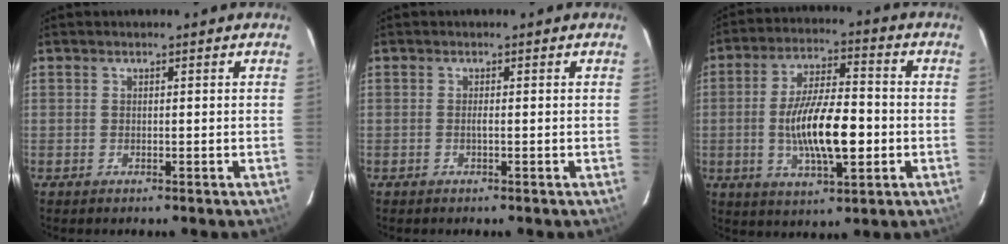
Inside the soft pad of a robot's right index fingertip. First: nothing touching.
{"total": 0.7, "force": [-0.2, -0.1, 0.6], "torque": [-0.012, 0.001, -0.004]}
{"total": 14.0, "force": [-2.6, 4.4, 13.0], "torque": [-0.242, -0.006, -0.042]}